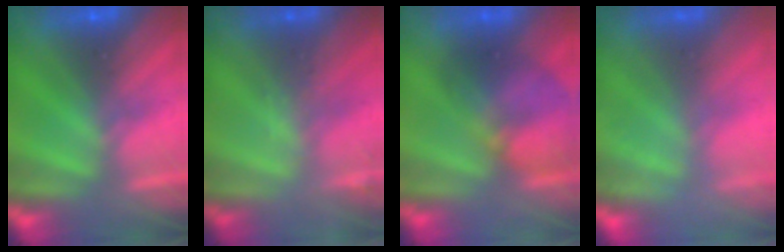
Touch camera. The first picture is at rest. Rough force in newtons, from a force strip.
{"total": 1.9}
{"total": 6.8}
{"total": 2.4}